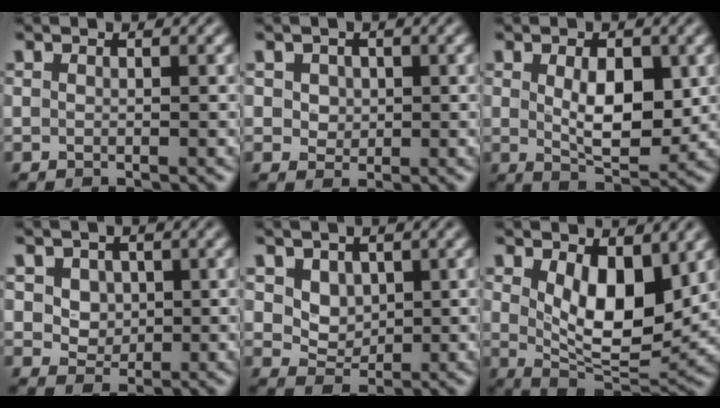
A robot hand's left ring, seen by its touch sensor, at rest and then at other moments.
{"total": 2.4, "force": [0.9, 1.9, 1.1], "torque": [-0.027, 0.008, 0.022]}
{"total": 5.3, "force": [0.5, 2.7, 4.5], "torque": [-0.074, -0.007, 0.016]}
{"total": 3.6, "force": [1.5, 2.9, 1.7], "torque": [-0.042, 0.001, 0.034]}
{"total": 2.6, "force": [1.1, 2.0, 1.2], "torque": [-0.033, -0.017, 0.032]}
{"total": 7.2, "force": [2.0, 3.5, 6.0], "torque": [-0.104, -0.019, 0.040]}